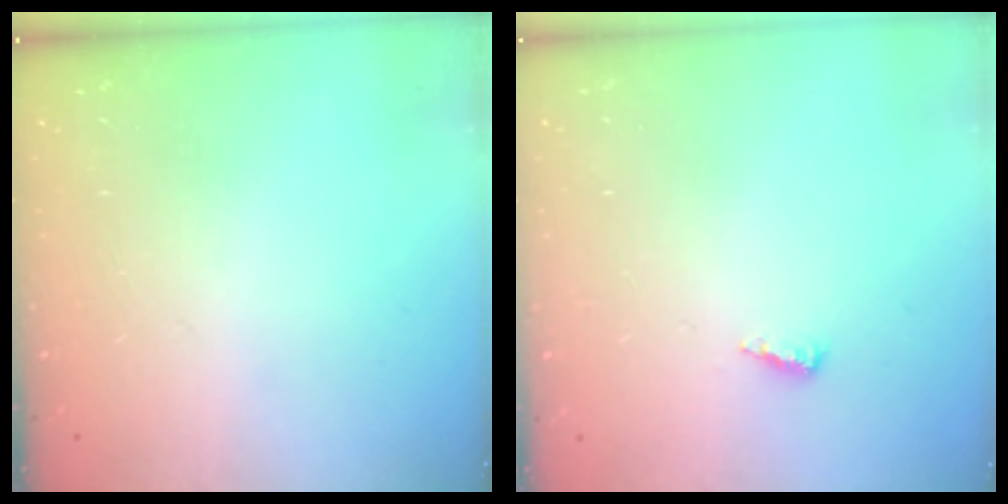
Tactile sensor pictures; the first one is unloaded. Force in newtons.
{"total": 2.5, "press": 2.5, "slide": 0.2}